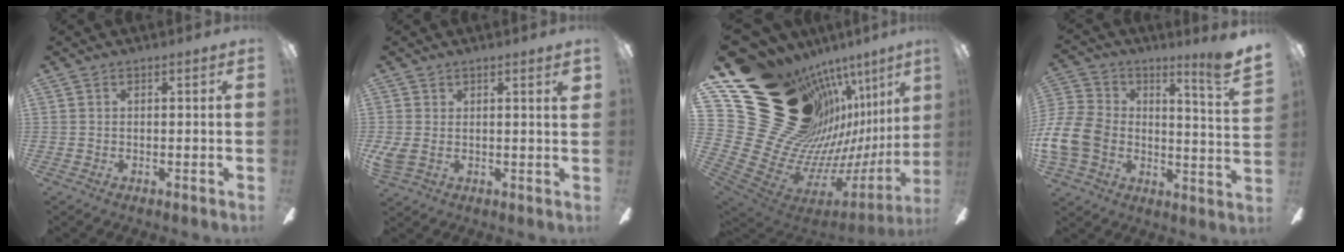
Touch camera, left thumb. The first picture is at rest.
{"total": 4.5, "force": [1.4, 1.9, 3.9], "torque": [-0.063, -0.011, 0.024]}
{"total": 28.2, "force": [15.6, 17.3, 16.0], "torque": [-0.233, -0.193, 0.376]}
{"total": 15.3, "force": [3.8, 8.9, 11.9], "torque": [-0.218, -0.017, 0.068]}